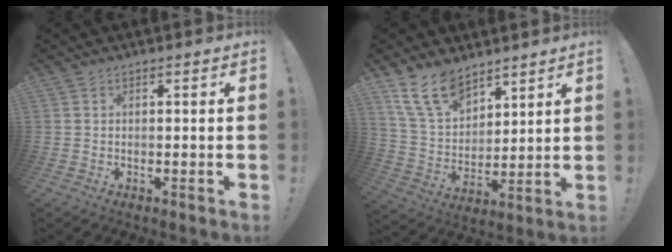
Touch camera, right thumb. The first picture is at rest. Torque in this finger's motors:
{"motor_torque": [0.54, 0.69, 0.20, 0.17, 0.07]}